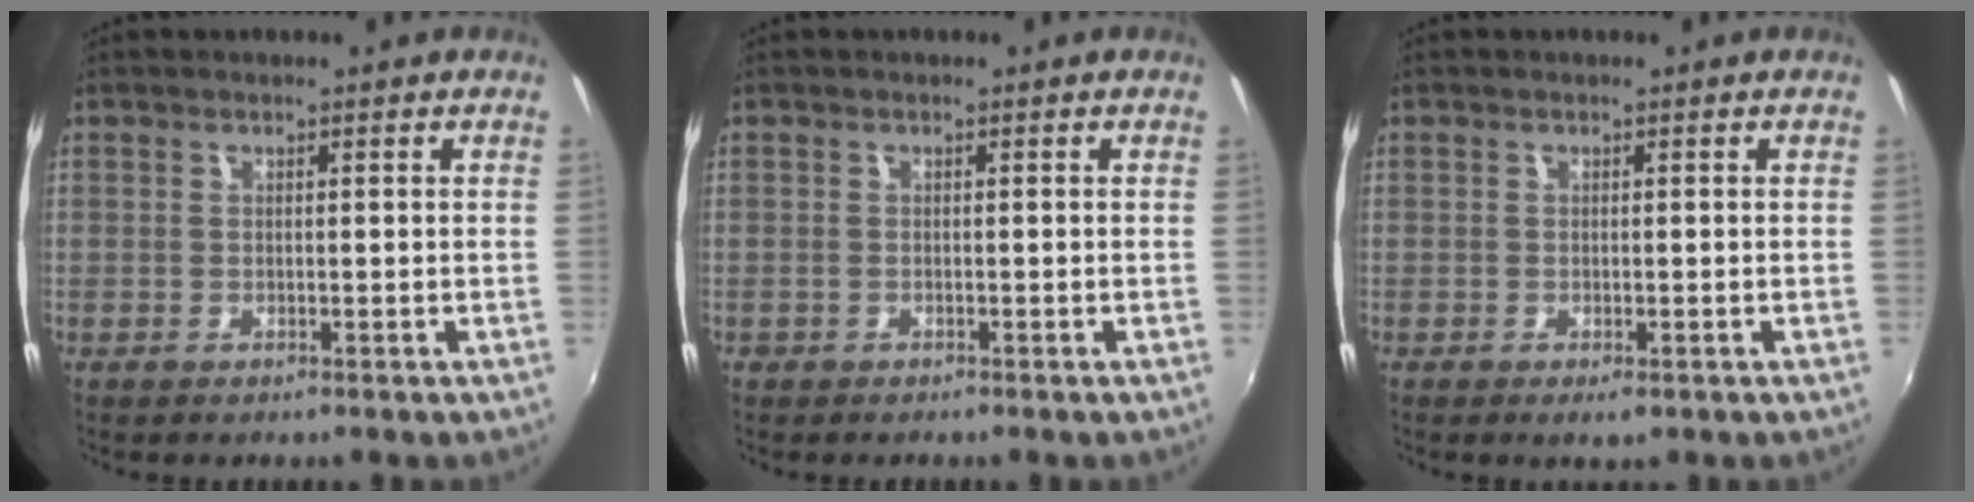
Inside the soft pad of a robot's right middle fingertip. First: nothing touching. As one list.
[{"total": 0.6, "force": [-0.5, 0.4, 0.0], "torque": [-0.003, -0.003, -0.010]}, {"total": 1.5, "force": [-0.7, 0.6, 1.2], "torque": [-0.024, -0.008, -0.009]}]